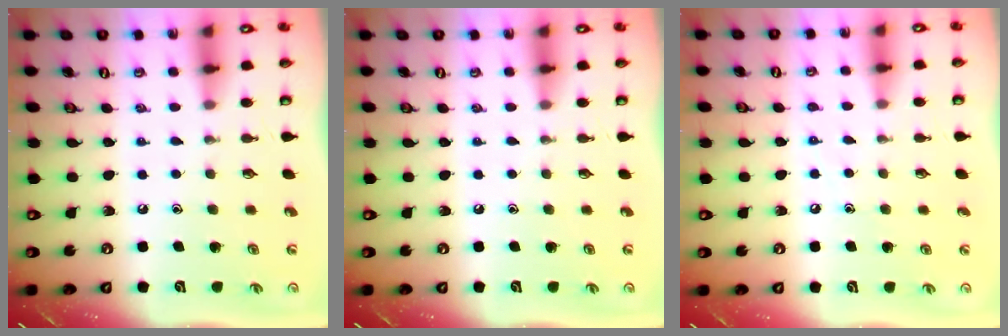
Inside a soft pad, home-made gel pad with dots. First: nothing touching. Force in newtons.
{"total": 0.0}
{"total": 4.9, "press": 4.8, "slide": 0.8}